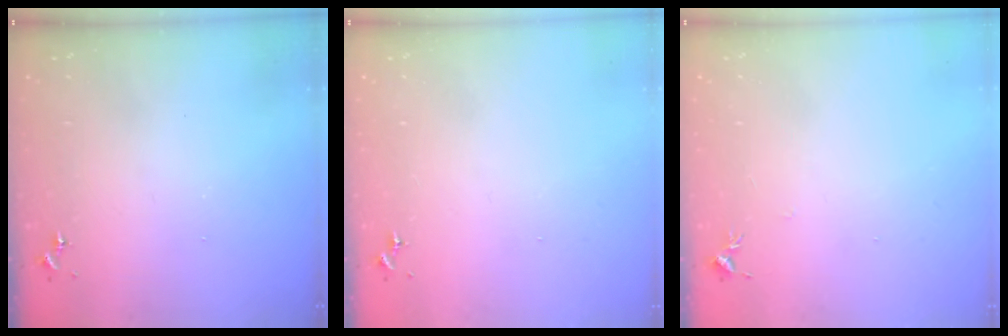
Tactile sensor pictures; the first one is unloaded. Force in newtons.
{"total": 0.0}
{"total": 3.9, "press": 3.9, "slide": 0.5}